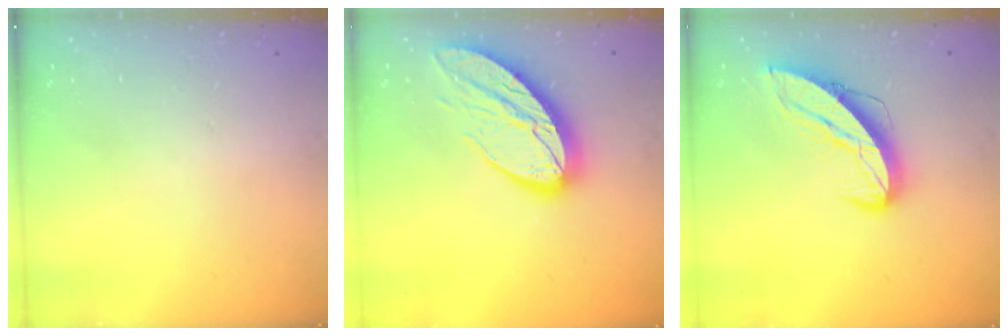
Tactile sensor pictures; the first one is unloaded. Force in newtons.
{"total": 14.3, "press": 14.2, "slide": 1.1}
{"total": 11.0, "press": 11.0, "slide": 1.1}